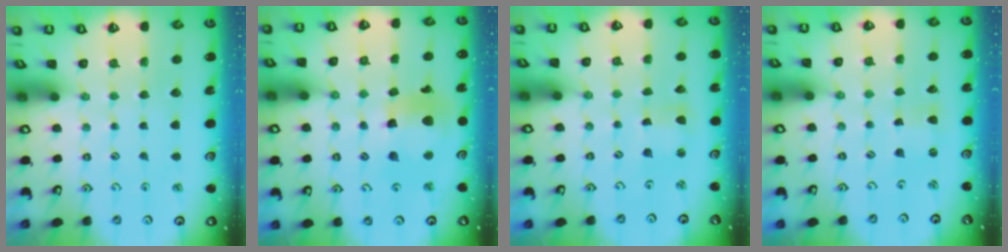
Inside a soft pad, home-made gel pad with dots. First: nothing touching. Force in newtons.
{"total": 12.5, "press": 12.4, "slide": 1.5}
{"total": 1.6, "press": 1.5, "slide": 0.3}
{"total": 1.9, "press": 1.9, "slide": 0.4}